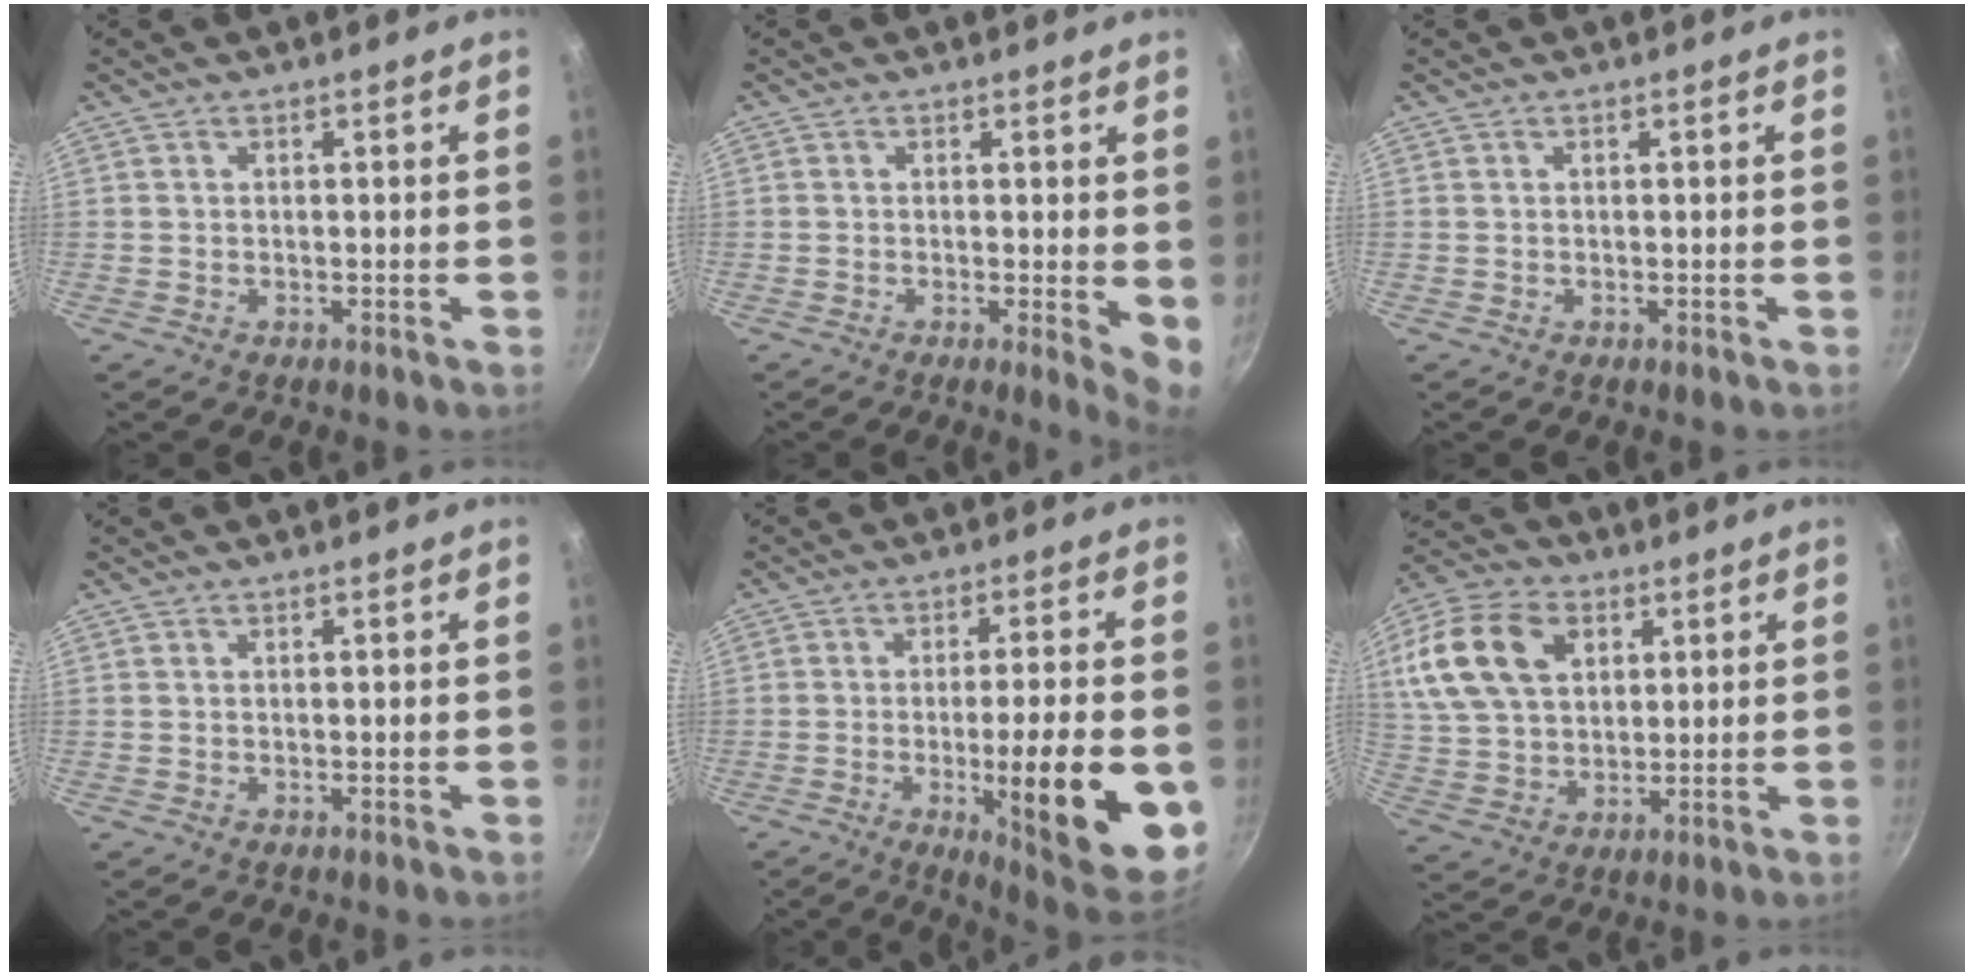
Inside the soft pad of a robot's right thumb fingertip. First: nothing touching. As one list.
[{"total": 4.8, "force": [0.2, 1.2, 4.7], "torque": [-0.061, -0.016, 0.000]}, {"total": 0.0}, {"total": 0.0}, {"total": 18.9, "force": [-4.5, 3.9, 17.9], "torque": [-0.232, 0.006, -0.060]}, {"total": 18.1, "force": [5.9, 12.6, 11.6], "torque": [-0.206, 0.005, 0.105]}]